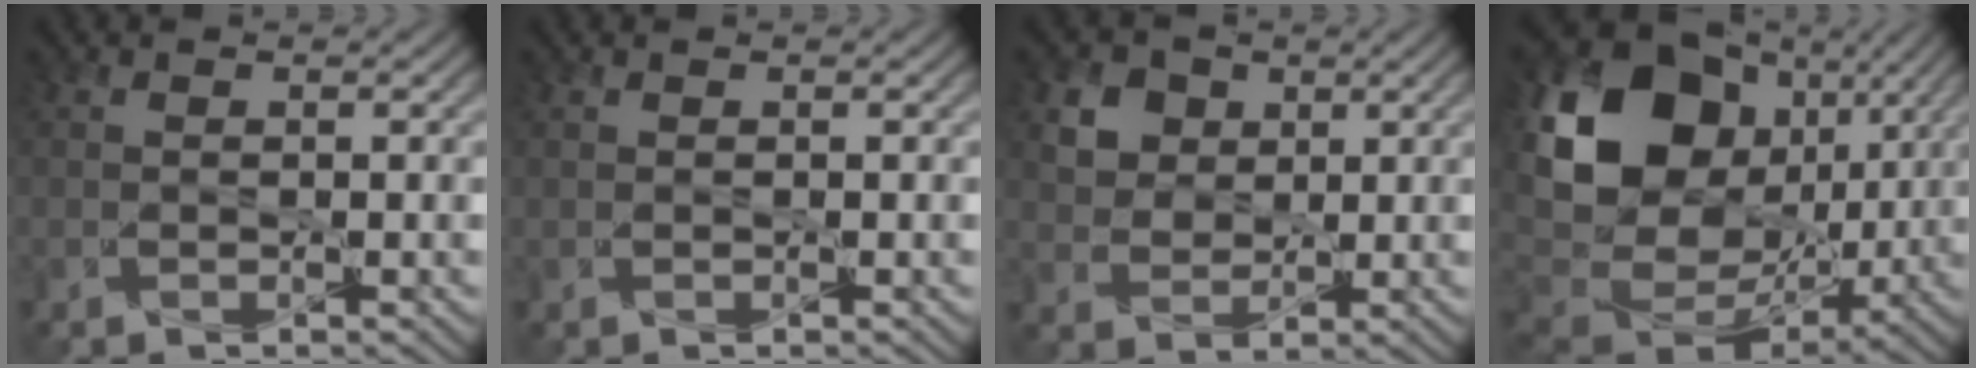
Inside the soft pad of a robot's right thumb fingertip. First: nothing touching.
{"total": 0.0}
{"total": 5.5, "force": [2.4, 4.4, 2.2], "torque": [-0.077, -0.004, 0.044]}
{"total": 21.2, "force": [5.3, 16.3, 12.4], "torque": [-0.299, 0.006, 0.118]}